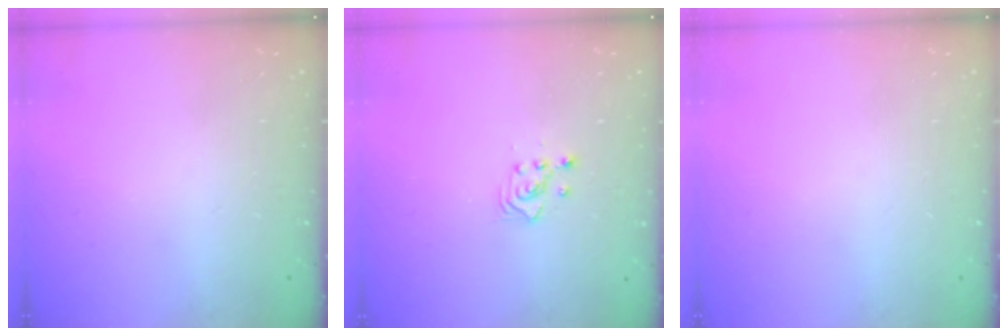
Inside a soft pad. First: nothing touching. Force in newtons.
{"total": 2.3, "press": 2.3, "slide": 0.3}
{"total": 0.0}